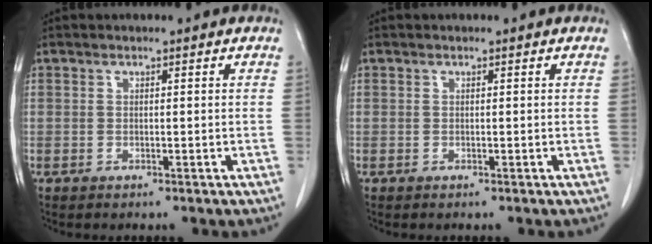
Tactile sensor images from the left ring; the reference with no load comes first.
{"total": 0.0}